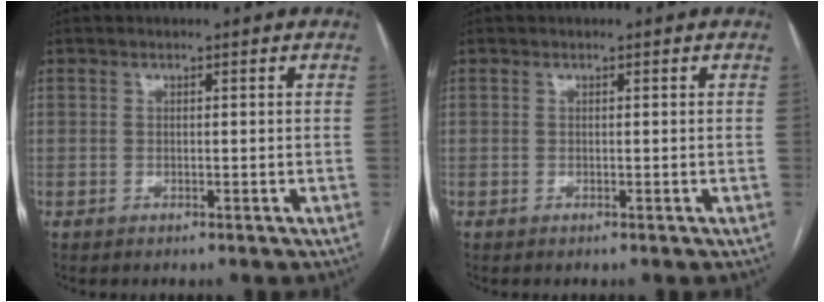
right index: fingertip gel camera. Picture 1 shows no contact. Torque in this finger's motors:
{"motor_torque": [0.26, 0.22, -0.01, 0.01]}